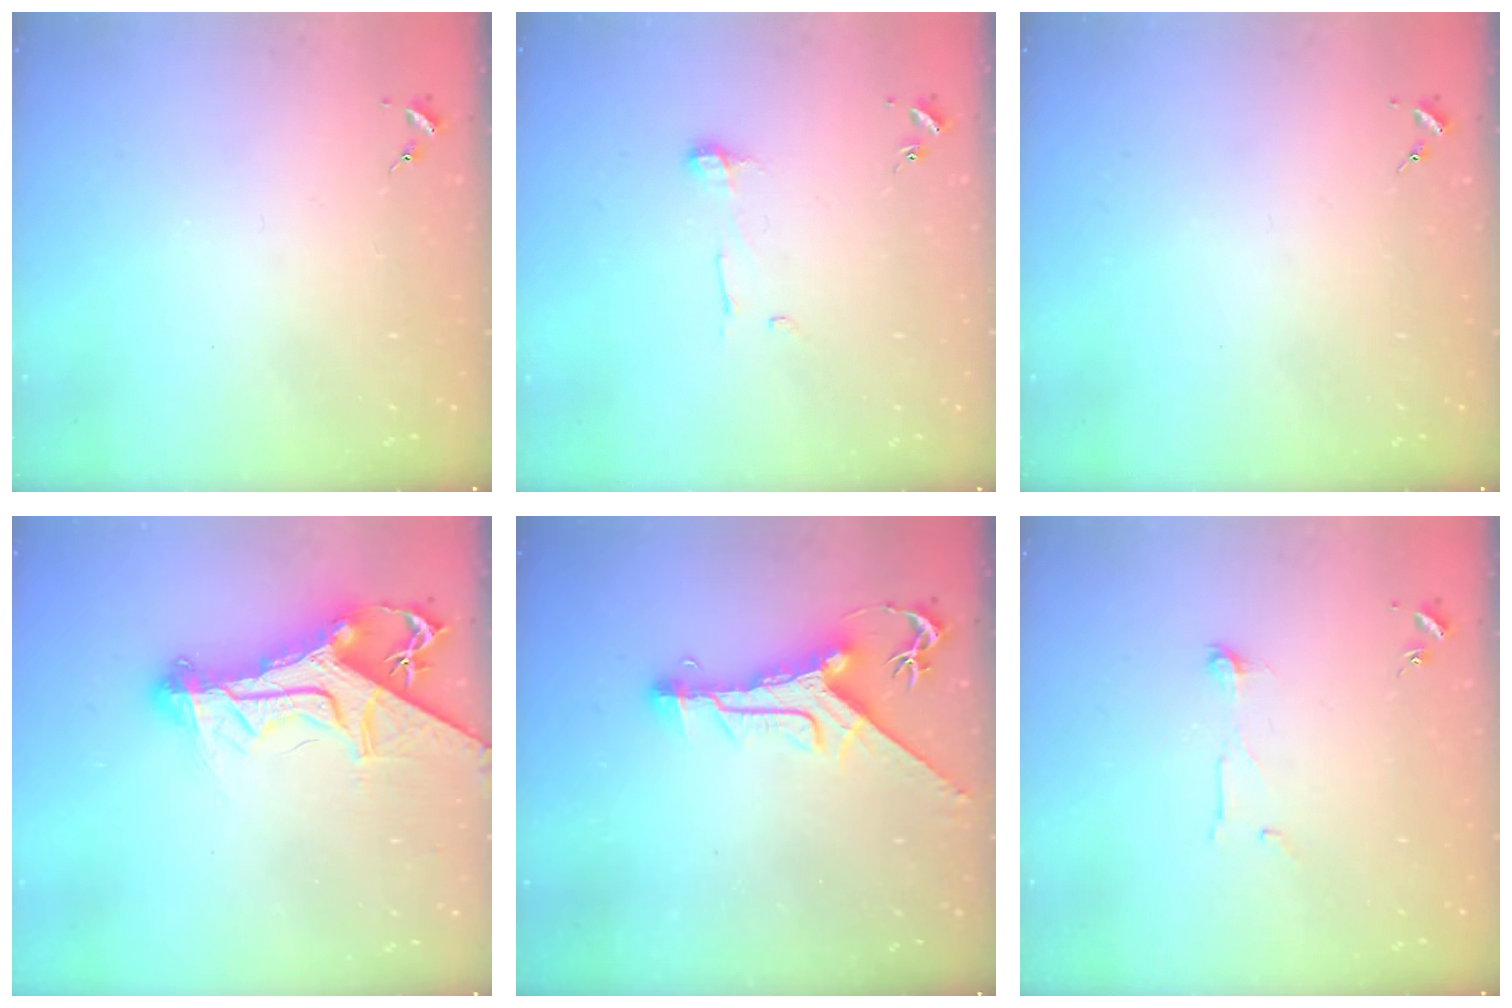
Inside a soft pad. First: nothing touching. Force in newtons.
{"total": 5.4, "press": 5.4, "slide": 0.2}
{"total": 0.0}
{"total": 16.3, "press": 16.2, "slide": 1.5}
{"total": 10.3, "press": 10.3, "slide": 1.1}
{"total": 5.5, "press": 5.4, "slide": 0.4}